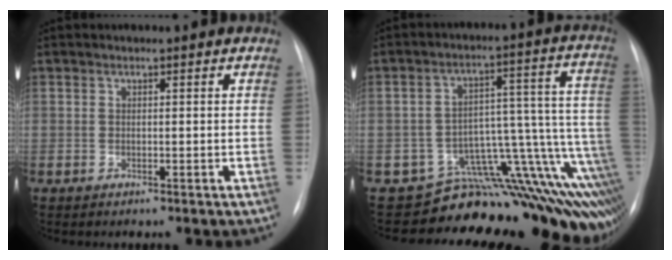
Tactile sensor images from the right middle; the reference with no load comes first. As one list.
[{"total": 14.4, "force": [-12.2, 3.7, 6.8], "torque": [-0.007, 0.097, -0.150]}]